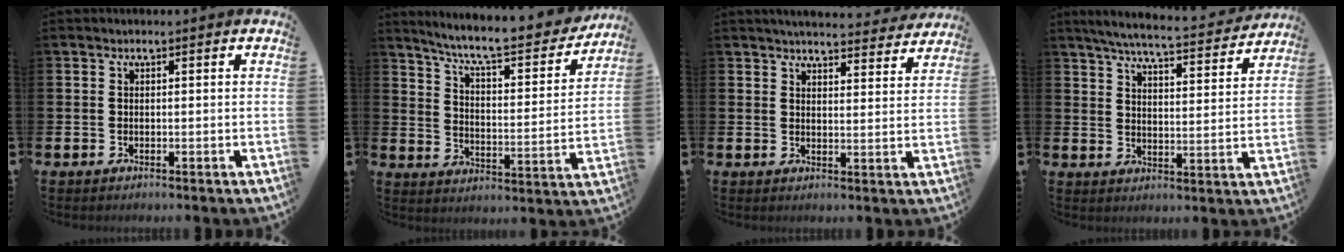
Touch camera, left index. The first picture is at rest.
{"total": 8.3, "force": [7.5, 0.9, 3.3], "torque": [-0.088, -0.057, 0.123]}
{"total": 4.5, "force": [4.4, 0.3, 0.5], "torque": [-0.016, -0.031, 0.077]}
{"total": 6.0, "force": [5.6, 0.3, 2.1], "torque": [-0.061, -0.041, 0.095]}